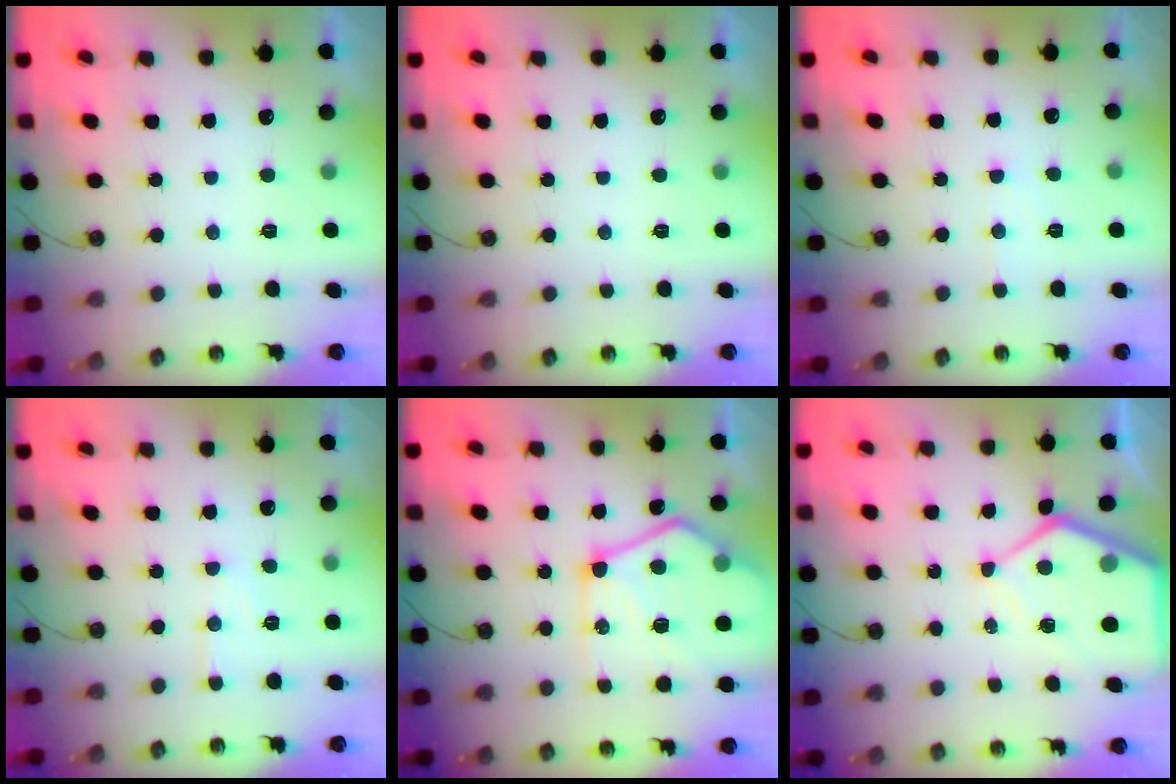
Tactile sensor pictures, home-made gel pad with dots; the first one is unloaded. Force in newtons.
{"total": 0.0}
{"total": 4.8, "press": 4.8, "slide": 0.8}
{"total": 7.4, "press": 7.4, "slide": 0.6}
{"total": 21.8, "press": 21.7, "slide": 2.0}
{"total": 11.2, "press": 11.1, "slide": 1.2}